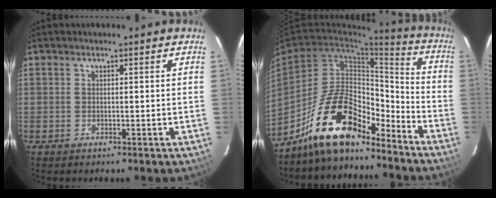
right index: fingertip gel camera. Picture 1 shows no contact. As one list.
[{"total": 17.7, "force": [-13.8, 6.2, 9.3], "torque": [-0.175, 0.024, -0.235]}]